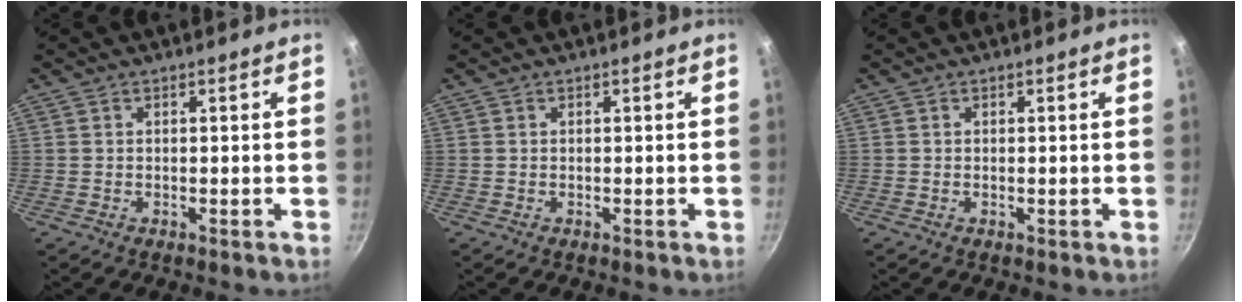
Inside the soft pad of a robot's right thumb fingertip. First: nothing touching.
{"total": 0.0}
{"total": 0.0}